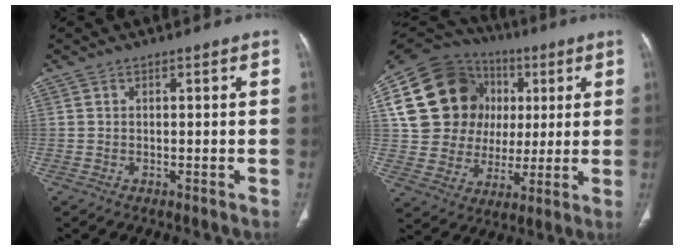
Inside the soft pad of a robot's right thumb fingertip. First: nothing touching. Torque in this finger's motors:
{"motor_torque": [-1.25, 2.36, 1.43, 1.33, 0.38]}